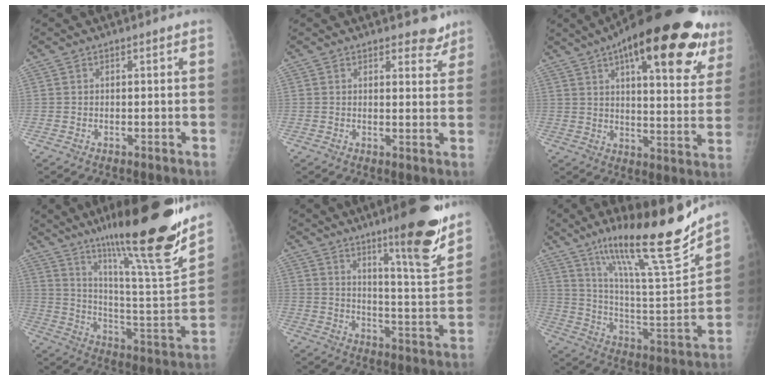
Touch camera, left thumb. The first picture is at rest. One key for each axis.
{"total": 4.1, "fx": 3.4, "fy": 1.8, "fz": 1.3, "tx": 0.009, "ty": -0.023, "tz": 0.040}
{"total": 29.7, "fx": 16.4, "fy": 9.9, "fz": 22.7, "tx": -0.298, "ty": -0.022, "tz": 0.228}
{"total": 28.0, "fx": 19.6, "fy": 3.0, "fz": 19.8, "tx": -0.289, "ty": -0.090, "tz": 0.313}
{"total": 15.6, "fx": 10.8, "fy": 1.8, "fz": 11.1, "tx": -0.139, "ty": -0.076, "tz": 0.165}
{"total": 23.6, "fx": 16.9, "fy": 3.2, "fz": 16.2, "tx": -0.240, "ty": -0.082, "tz": 0.290}